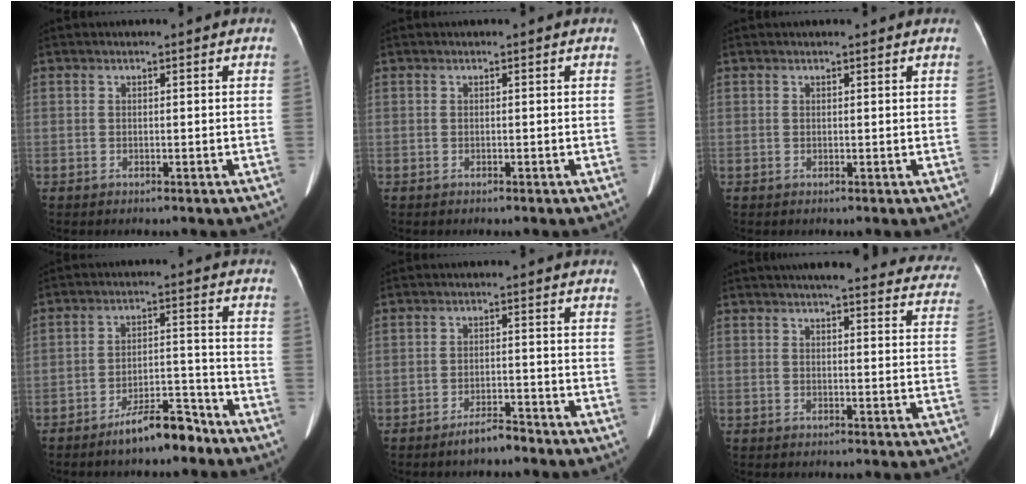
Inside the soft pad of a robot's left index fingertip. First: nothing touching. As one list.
[{"total": 0.0}, {"total": 1.9, "force": [1.7, 0.3, 0.8], "torque": [-0.009, 0.018, 0.018]}, {"total": 7.3, "force": [-6.0, 1.8, 3.8], "torque": [-0.068, 0.006, -0.101]}, {"total": 3.4, "force": [-3.0, 0.6, 1.6], "torque": [-0.033, -0.003, -0.053]}, {"total": 25.6, "force": [23.5, 4.4, 9.1], "torque": [-0.112, -0.044, 0.257]}]